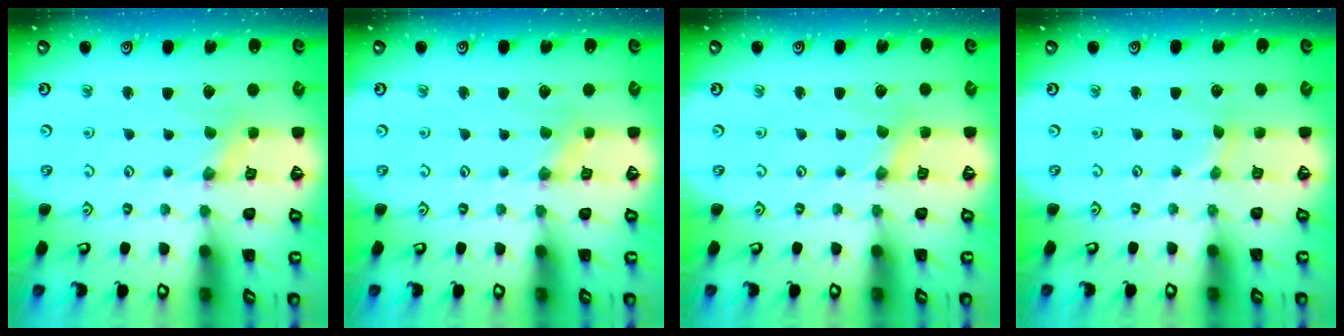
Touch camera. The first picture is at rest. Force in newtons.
{"total": 0.5, "press": 0.5, "slide": 0.1}
{"total": 1.4, "press": 1.3, "slide": 0.3}
{"total": 1.3, "press": 1.2, "slide": 0.2}